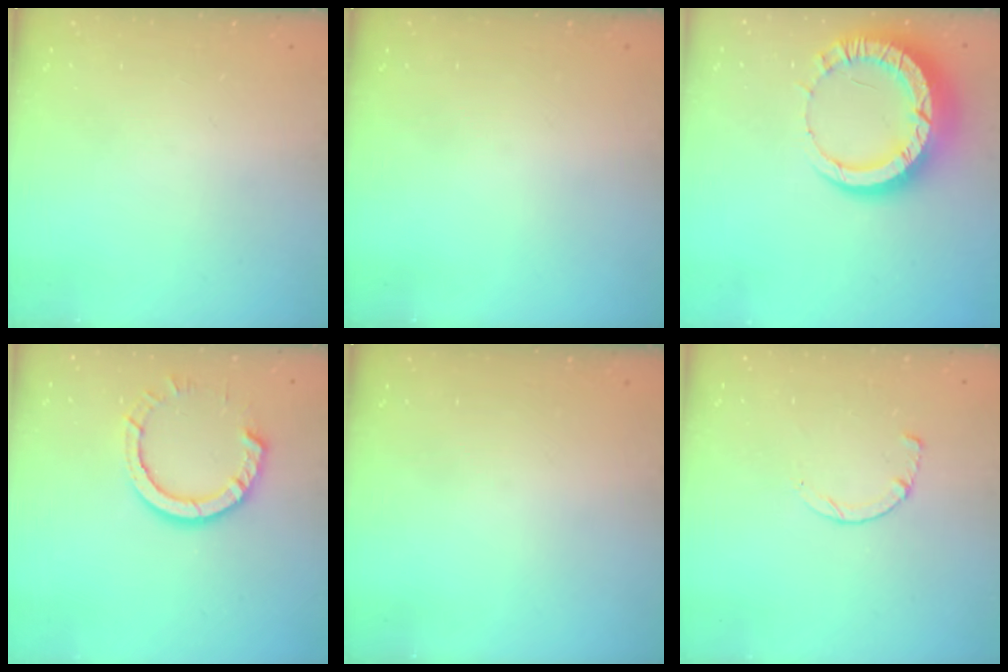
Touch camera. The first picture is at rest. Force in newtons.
{"total": 0.0}
{"total": 13.2, "press": 13.1, "slide": 1.3}
{"total": 9.4, "press": 9.3, "slide": 0.9}
{"total": 0.0}
{"total": 2.5, "press": 2.5, "slide": 0.3}